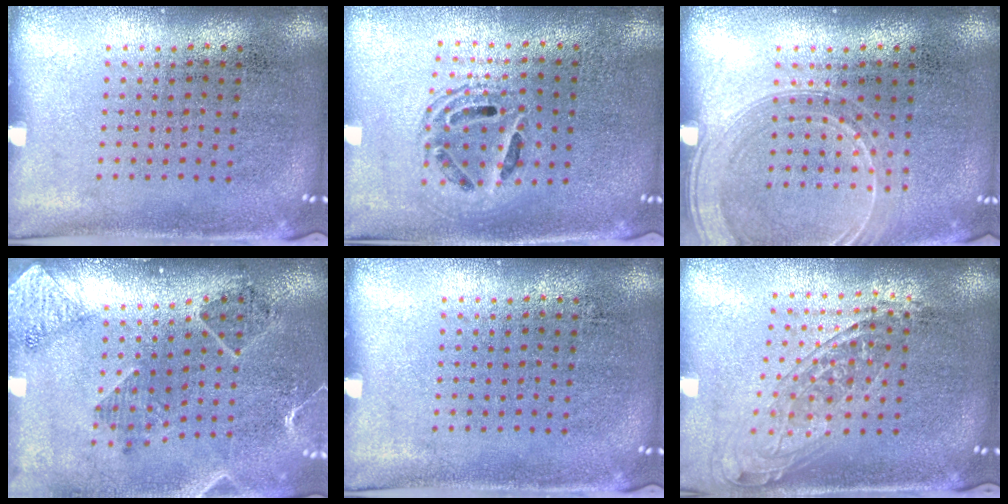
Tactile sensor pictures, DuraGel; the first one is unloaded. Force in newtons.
{"total": 1.5, "press": 1.3, "slide": 0.8}
{"total": 1.6, "press": 1.6, "slide": 0.3}
{"total": 1.4, "press": 1.4, "slide": 0.1}
{"total": 0.0}
{"total": 1.7, "press": 1.4, "slide": 1.0}